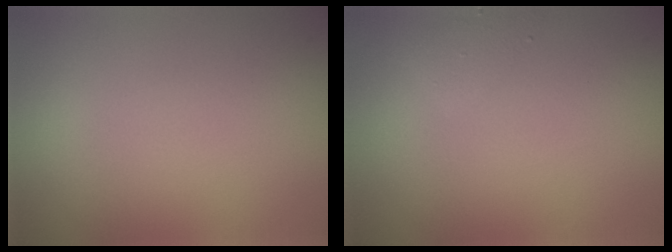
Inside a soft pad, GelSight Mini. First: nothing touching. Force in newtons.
{"total": 1.1, "press": 1.1, "slide": 0.0}